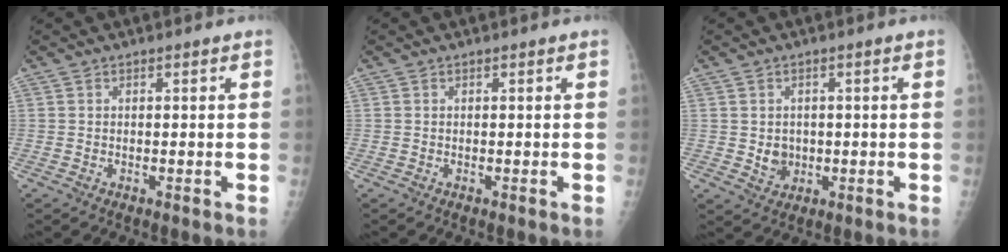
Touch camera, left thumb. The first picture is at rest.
{"total": 0.0}
{"total": 3.7, "force": [-0.2, 3.2, 1.8], "torque": [-0.011, 0.001, 0.005]}